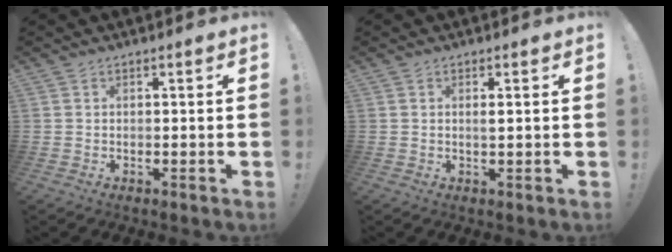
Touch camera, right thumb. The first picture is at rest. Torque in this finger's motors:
{"motor_torque": [-0.05, -0.16, -0.01, 0.16, 0.03]}